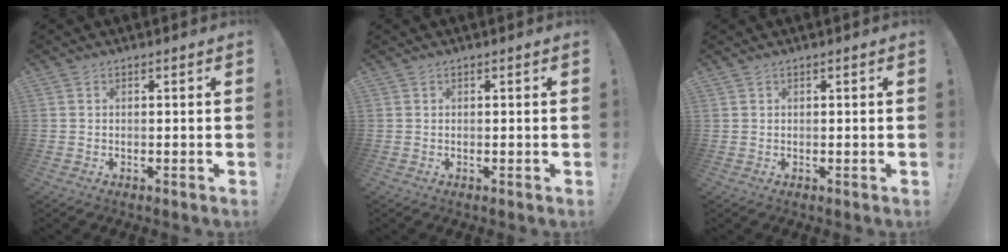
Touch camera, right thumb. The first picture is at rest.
{"total": 0.0}
{"total": 0.5, "force": [0.5, 0.2, 0.0], "torque": [-0.003, 0.002, 0.010]}